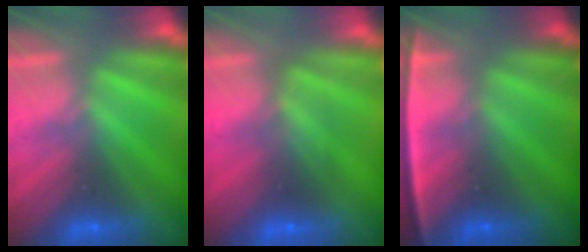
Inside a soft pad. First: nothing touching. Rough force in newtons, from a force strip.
{"total": 2.6}
{"total": 2.3}